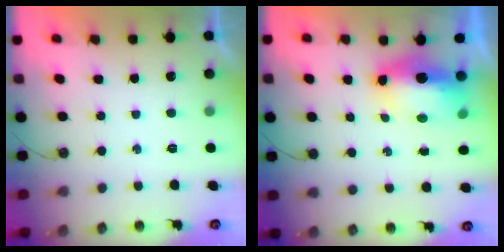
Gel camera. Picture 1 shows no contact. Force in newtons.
{"total": 8.7, "press": 8.5, "slide": 1.6}